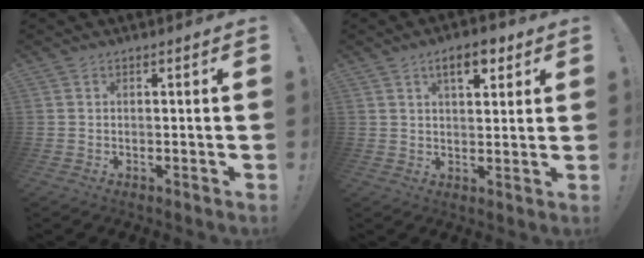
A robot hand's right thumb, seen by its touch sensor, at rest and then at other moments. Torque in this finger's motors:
{"motor_torque": [0.30, 1.43, 0.59, 0.21, 0.10]}